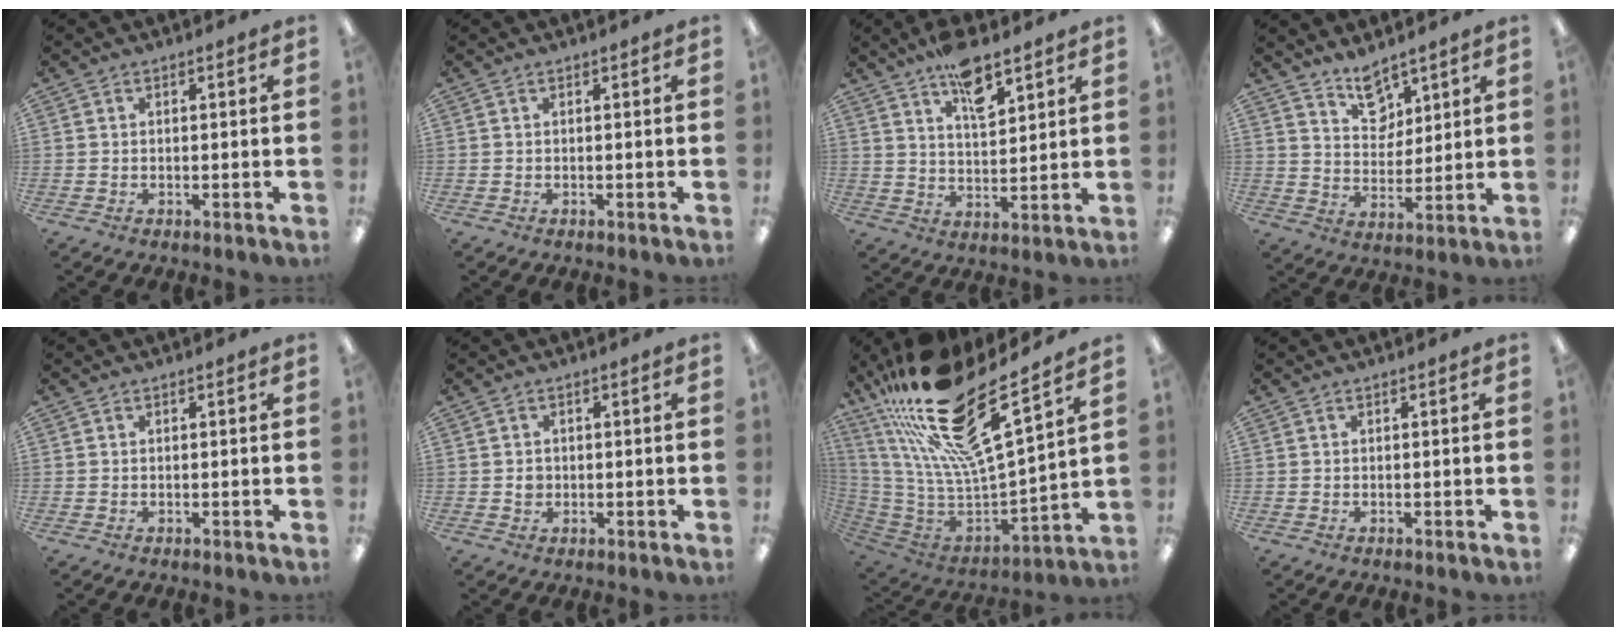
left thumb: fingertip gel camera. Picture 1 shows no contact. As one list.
[{"total": 0.0}, {"total": 9.6, "force": [6.7, 3.8, 5.7], "torque": [-0.090, -0.032, 0.116]}, {"total": 8.5, "force": [6.6, 4.7, 2.4], "torque": [-0.024, -0.043, 0.120]}, {"total": 0.0}, {"total": 1.8, "force": [0.0, 1.6, 0.8], "torque": [-0.008, 0.002, -0.004]}, {"total": 25.7, "force": [18.8, 5.8, 16.6], "torque": [-0.306, -0.137, 0.310]}, {"total": 0.0}]